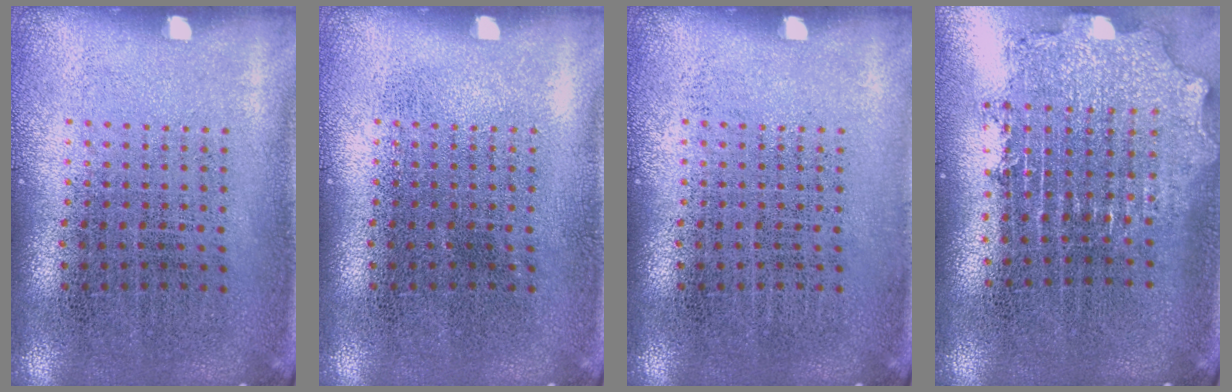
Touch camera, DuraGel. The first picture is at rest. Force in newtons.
{"total": 0.0}
{"total": 0.0}
{"total": 2.0, "press": 1.6, "slide": 1.3}